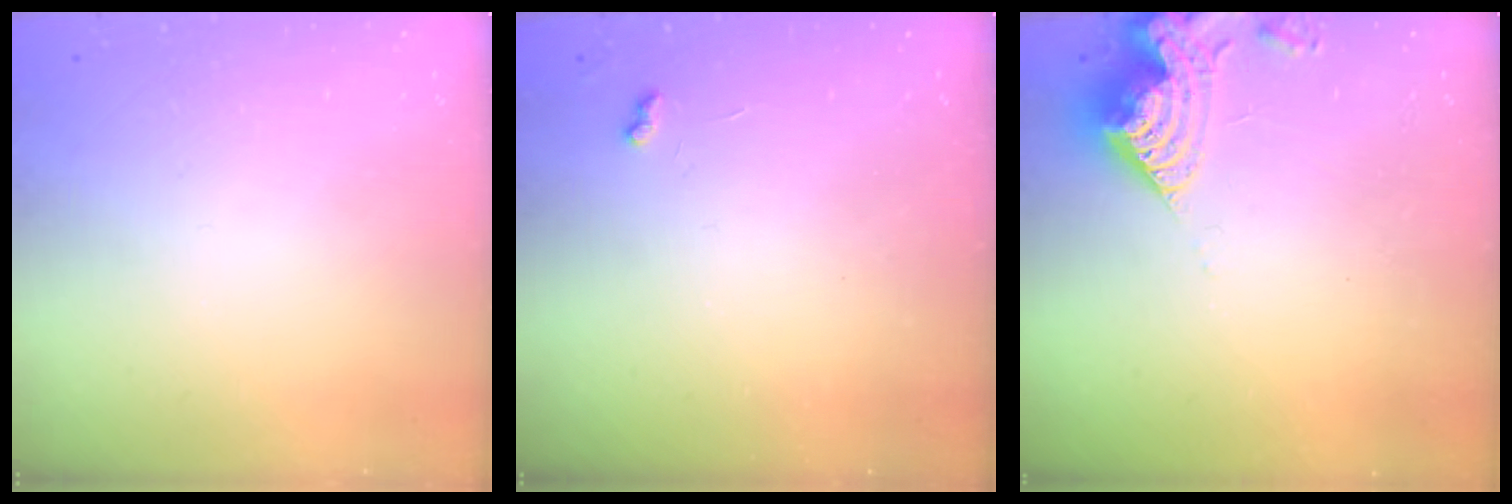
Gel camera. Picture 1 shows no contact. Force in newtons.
{"total": 3.0, "press": 3.0, "slide": 0.4}
{"total": 10.1, "press": 10.0, "slide": 0.9}